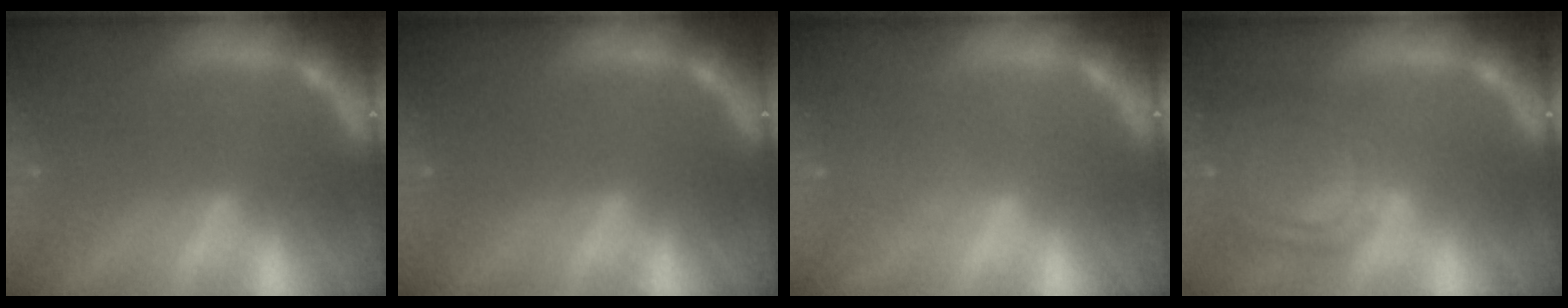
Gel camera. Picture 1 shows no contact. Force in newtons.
{"total": 0.0}
{"total": 1.5}
{"total": 8.0}